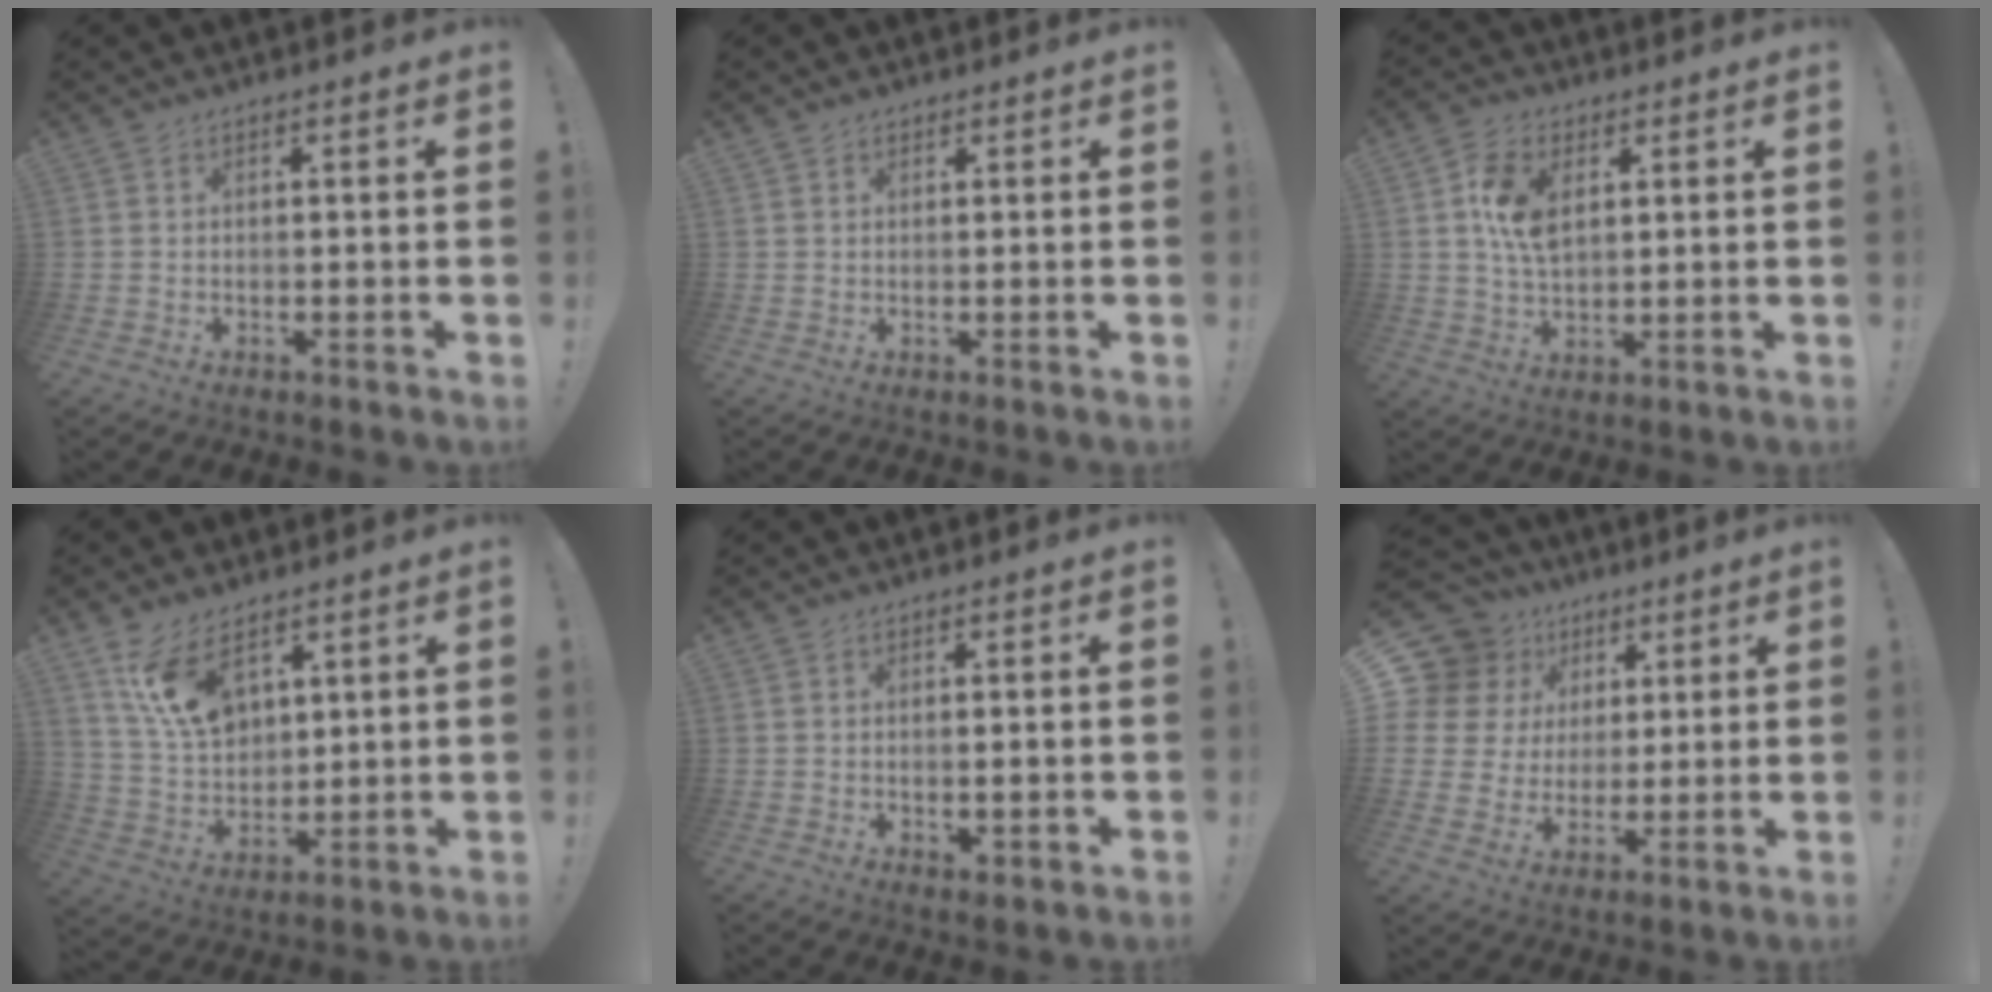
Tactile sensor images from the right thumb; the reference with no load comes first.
{"total": 1.0, "force": [0.8, 0.5, 0.2], "torque": [0.001, -0.002, 0.015]}
{"total": 9.9, "force": [3.2, 6.6, 6.8], "torque": [-0.133, -0.005, 0.057]}
{"total": 13.2, "force": [7.8, 7.7, 7.3], "torque": [-0.139, -0.036, 0.152]}
{"total": 1.2, "force": [0.1, 0.6, 1.1], "torque": [-0.013, -0.001, 0.003]}
{"total": 12.0, "force": [4.9, 10.3, 3.8], "torque": [-0.072, -0.024, 0.113]}